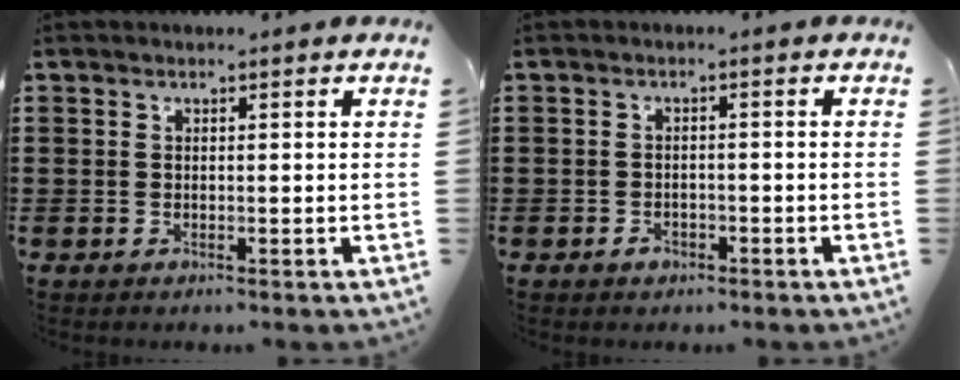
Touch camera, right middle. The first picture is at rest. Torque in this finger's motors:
{"motor_torque": [0.24, -0.25, 0.00, 0.03]}